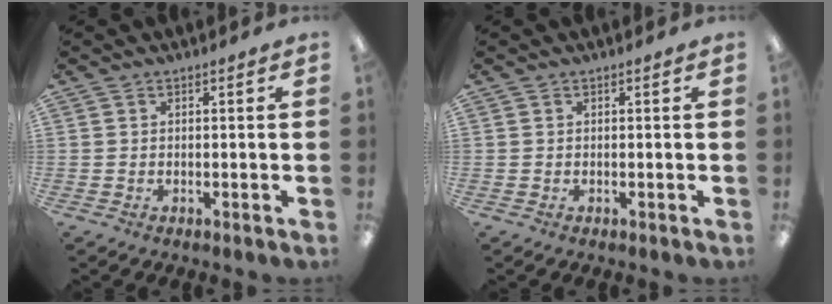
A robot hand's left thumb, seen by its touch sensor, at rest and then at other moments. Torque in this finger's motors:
{"motor_torque": [0.00, 0.00, 0.00, -0.01, 0.00]}